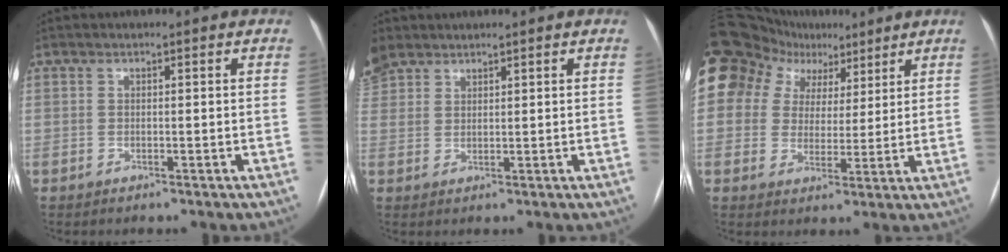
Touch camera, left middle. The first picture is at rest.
{"total": 4.7, "force": [4.1, 2.1, 1.2], "torque": [-0.060, 0.009, 0.095]}
{"total": 13.9, "force": [8.3, 10.0, 4.9], "torque": [-0.116, 0.064, 0.143]}